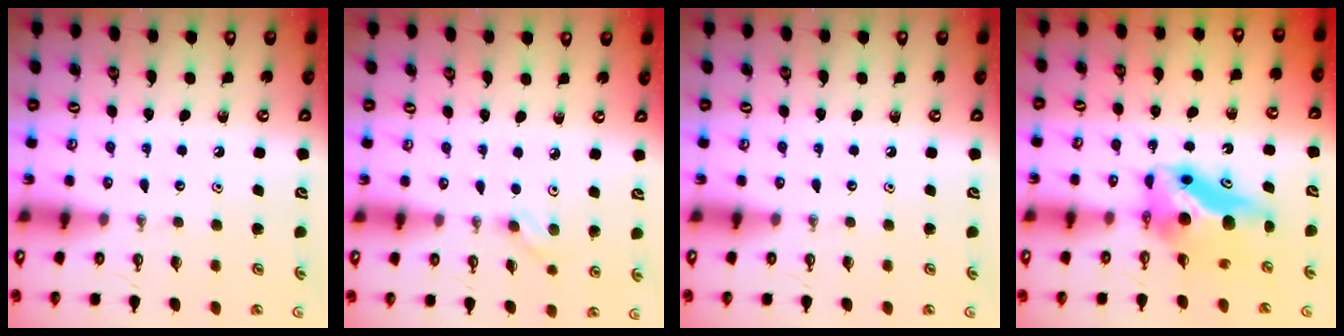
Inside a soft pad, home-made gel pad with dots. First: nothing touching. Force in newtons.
{"total": 2.6, "press": 2.1, "slide": 1.5}
{"total": 0.0}
{"total": 9.4, "press": 9.0, "slide": 2.7}